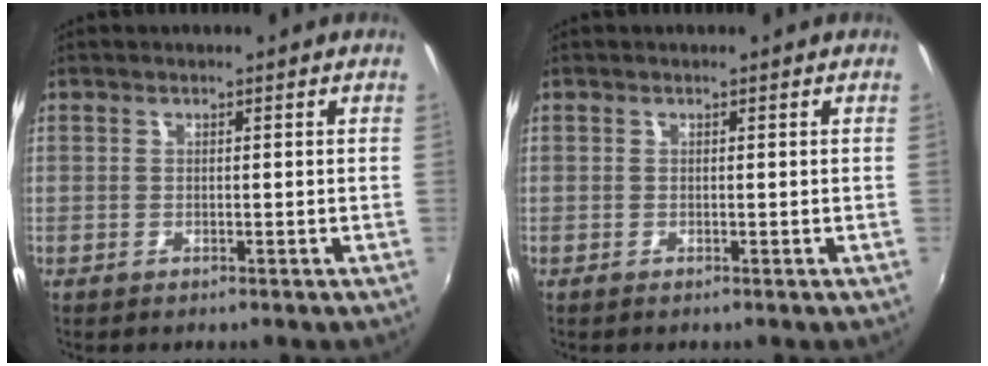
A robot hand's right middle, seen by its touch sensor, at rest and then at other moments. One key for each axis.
{"total": 0.0}